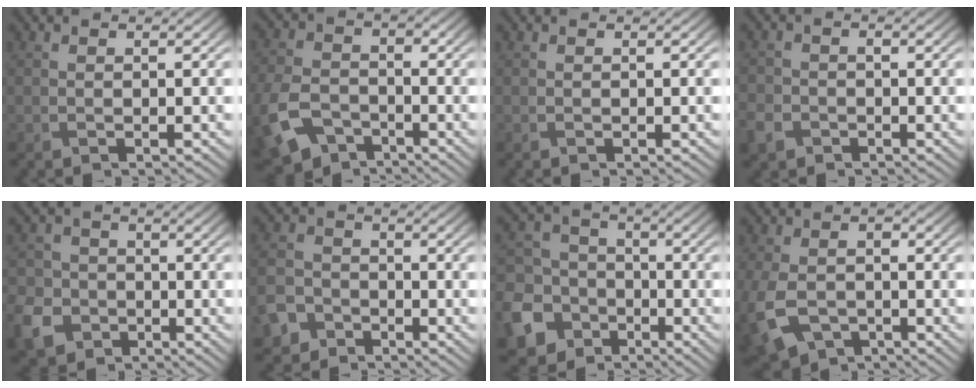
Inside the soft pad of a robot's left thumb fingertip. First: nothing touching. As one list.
[{"total": 9.4, "force": [-5.1, 6.1, 4.9], "torque": [-0.135, -0.028, -0.107]}, {"total": 0.0}, {"total": 3.2, "force": [-1.9, 2.4, 1.0], "torque": [-0.035, -0.007, -0.046]}, {"total": 6.7, "force": [-3.3, 5.3, 2.5], "torque": [-0.080, -0.015, -0.072]}, {"total": 5.2, "force": [-3.3, 3.6, 1.7], "torque": [-0.054, -0.007, -0.075]}, {"total": 12.5, "force": [-6.0, 10.0, 4.4], "torque": [-0.151, -0.045, -0.127]}, {"total": 9.0, "force": [-3.4, 6.2, 5.6], "torque": [-0.152, -0.035, -0.054]}]